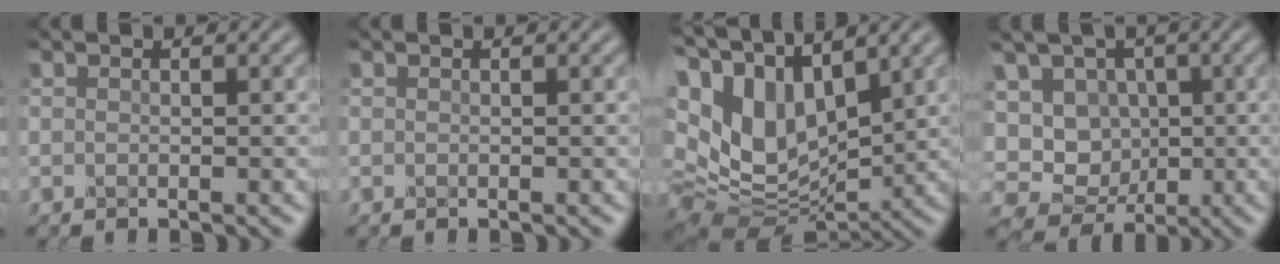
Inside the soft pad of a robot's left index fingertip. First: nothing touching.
{"total": 0.0}
{"total": 12.9, "force": [4.5, 7.7, 9.3], "torque": [-0.212, 0.015, 0.084]}
{"total": 10.5, "force": [-0.4, 9.3, 4.8], "torque": [-0.100, 0.033, -0.034]}